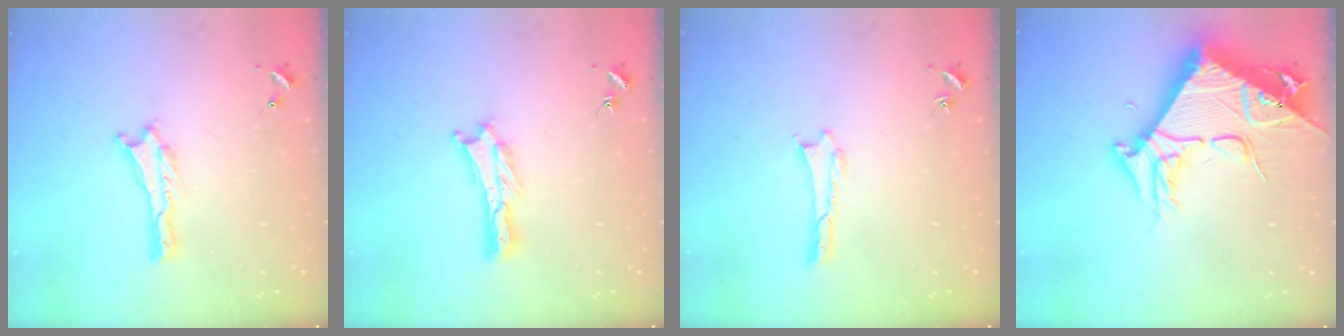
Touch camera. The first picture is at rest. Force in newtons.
{"total": 0.7, "press": 0.7, "slide": 0.2}
{"total": 0.0}
{"total": 11.2, "press": 11.1, "slide": 1.1}